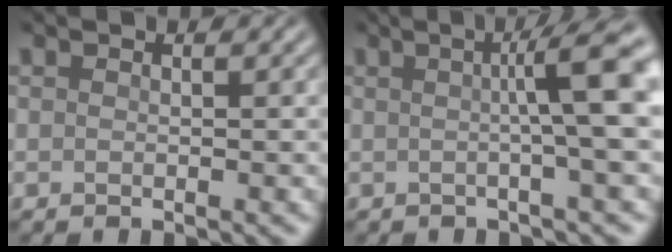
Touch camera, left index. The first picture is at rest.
{"total": 7.5, "force": [1.1, 1.0, 7.3], "torque": [-0.091, 0.011, 0.011]}